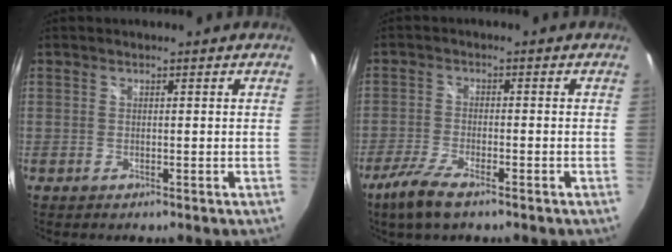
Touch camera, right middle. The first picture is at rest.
{"total": 7.1, "force": [-5.0, 1.7, 4.7], "torque": [-0.123, -0.018, -0.100]}